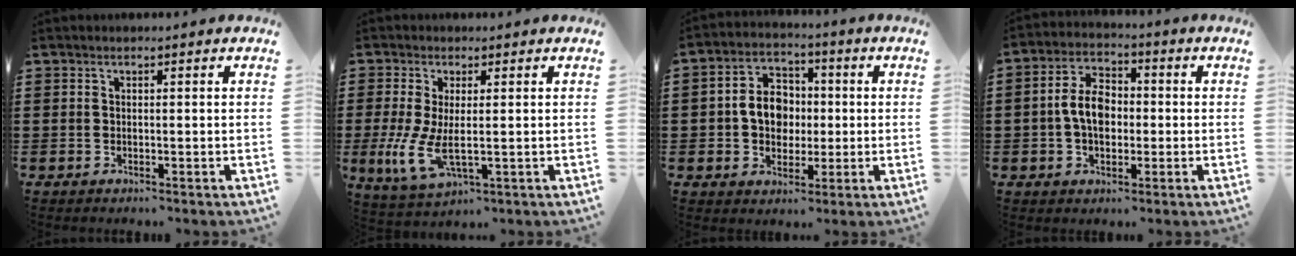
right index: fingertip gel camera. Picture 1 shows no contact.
{"total": 7.0, "force": [-0.2, 2.6, 6.5], "torque": [-0.152, -0.020, -0.003]}
{"total": 6.8, "force": [-0.2, 5.7, 3.7], "torque": [-0.085, 0.014, -0.008]}
{"total": 6.8, "force": [-0.4, 4.3, 5.2], "torque": [-0.115, 0.011, -0.012]}